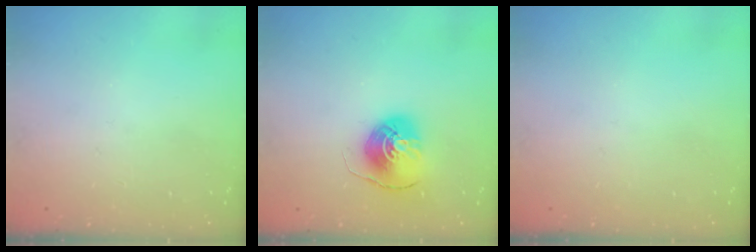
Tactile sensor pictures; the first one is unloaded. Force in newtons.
{"total": 8.8, "press": 8.7, "slide": 0.7}
{"total": 0.0}